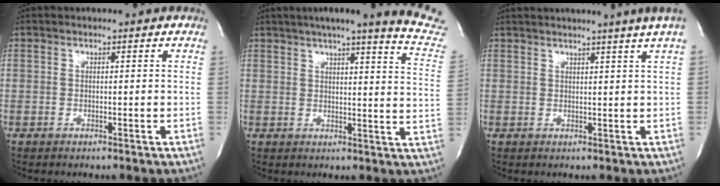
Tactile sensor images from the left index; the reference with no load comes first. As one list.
[{"total": 18.3, "force": [16.0, -0.3, 8.8], "torque": [-0.110, -0.064, 0.173]}, {"total": 6.4, "force": [5.1, -1.9, 3.4], "torque": [-0.042, 0.003, 0.052]}]